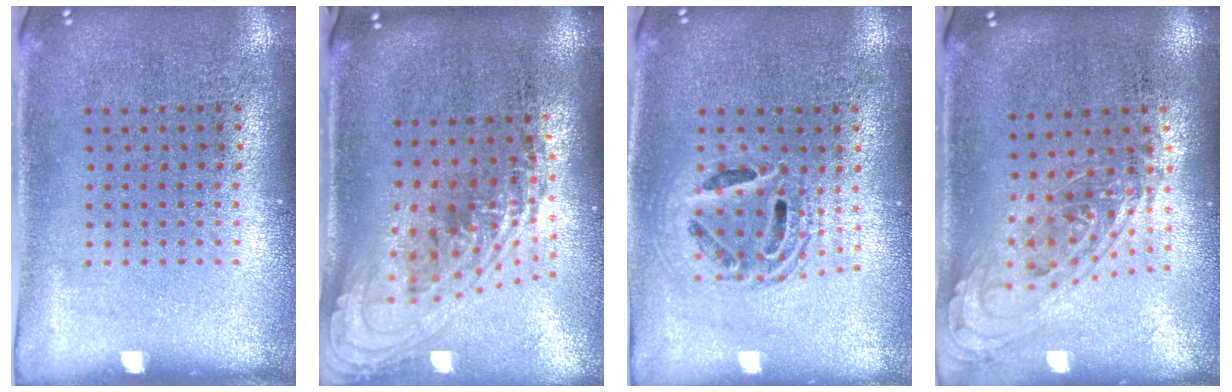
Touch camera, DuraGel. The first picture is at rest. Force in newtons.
{"total": 2.3, "press": 1.7, "slide": 1.6}
{"total": 1.6, "press": 1.3, "slide": 0.9}
{"total": 1.0, "press": 1.0, "slide": 0.3}